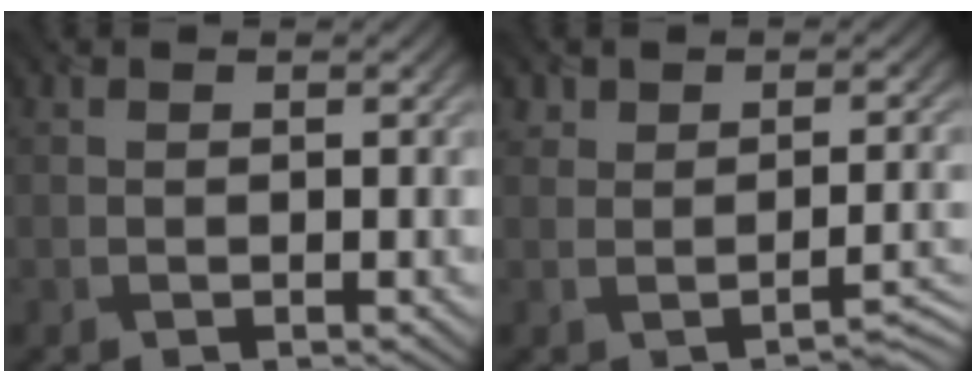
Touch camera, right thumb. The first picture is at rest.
{"total": 1.7, "force": [-0.4, 1.1, 1.2], "torque": [-0.013, 0.004, -0.007]}